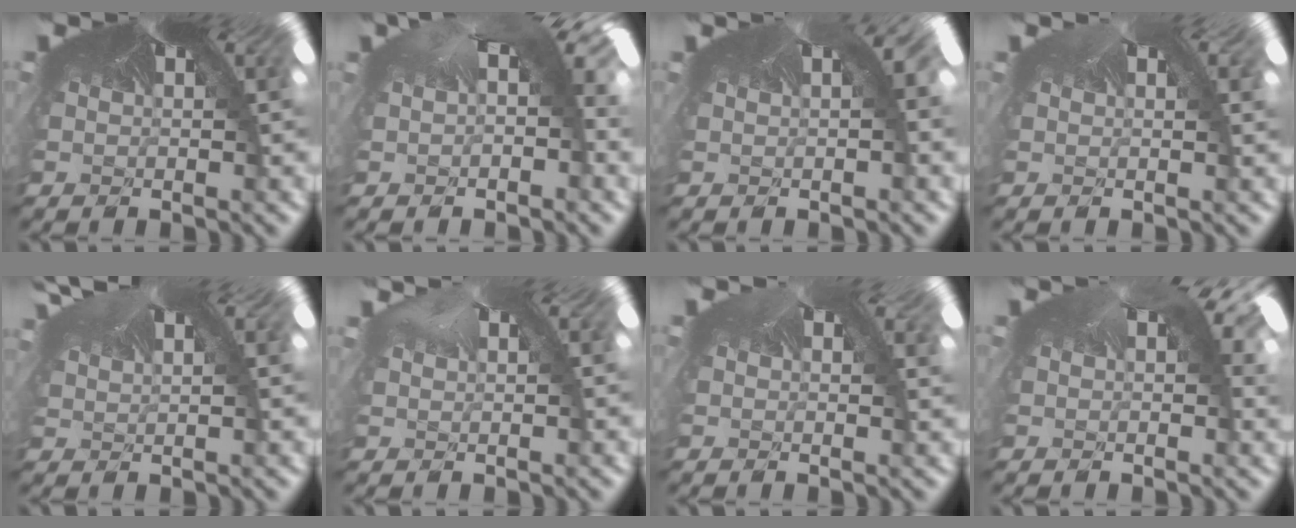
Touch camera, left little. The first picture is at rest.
{"total": 1.7, "force": [-0.9, 1.1, 0.9], "torque": [-0.037, 0.005, -0.008]}
{"total": 0.9, "force": [-0.2, 0.8, -0.3], "torque": [0.000, 0.016, -0.002]}
{"total": 0.6, "force": [0.1, -0.1, -0.6], "torque": [0.005, 0.006, -0.006]}
{"total": 2.0, "force": [1.8, 0.6, 0.8], "torque": [-0.045, 0.021, 0.027]}
{"total": 0.8, "force": [0.7, 0.2, -0.2], "torque": [-0.010, 0.011, 0.010]}
{"total": 0.9, "force": [0.5, -0.2, -0.8], "torque": [-0.002, 0.005, 0.001]}
{"total": 1.2, "force": [0.3, 0.5, -1.0], "torque": [-0.010, 0.017, 0.000]}